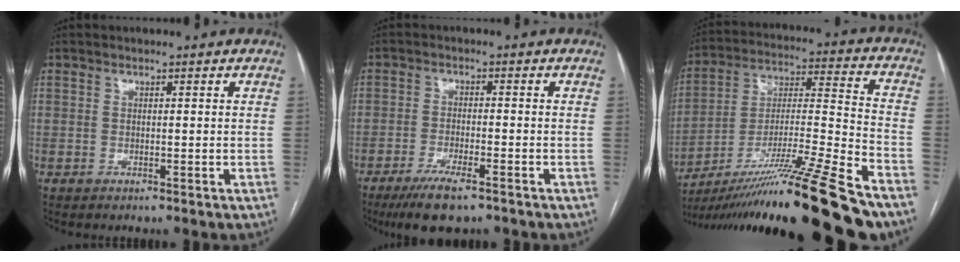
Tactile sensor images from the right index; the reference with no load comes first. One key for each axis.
{"total": 7.6, "fx": -5.4, "fy": 1.4, "fz": 5.2, "tx": -0.094, "ty": -0.017, "tz": -0.088}
{"total": 23.1, "fx": -17.1, "fy": -0.7, "fz": 15.5, "tx": -0.243, "ty": -0.021, "tz": -0.297}